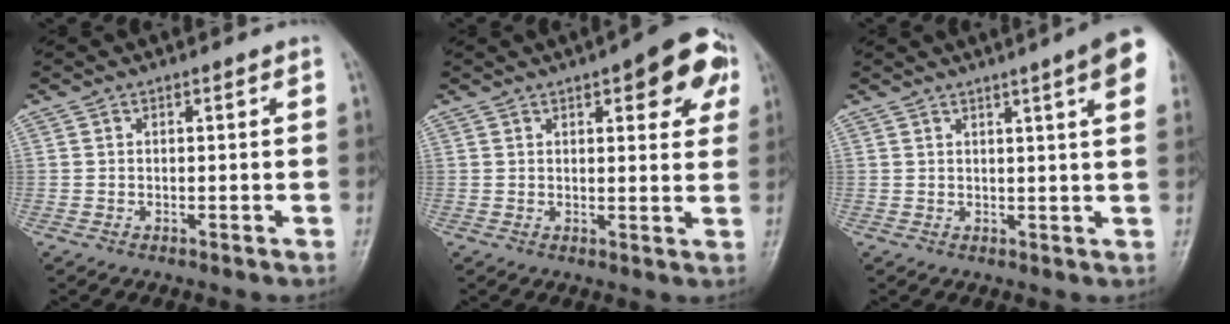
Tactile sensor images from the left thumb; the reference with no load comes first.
{"total": 10.9, "force": [4.9, 4.1, 8.8], "torque": [-0.070, -0.004, 0.050]}
{"total": 9.2, "force": [4.6, 0.7, 7.9], "torque": [-0.091, -0.004, 0.046]}